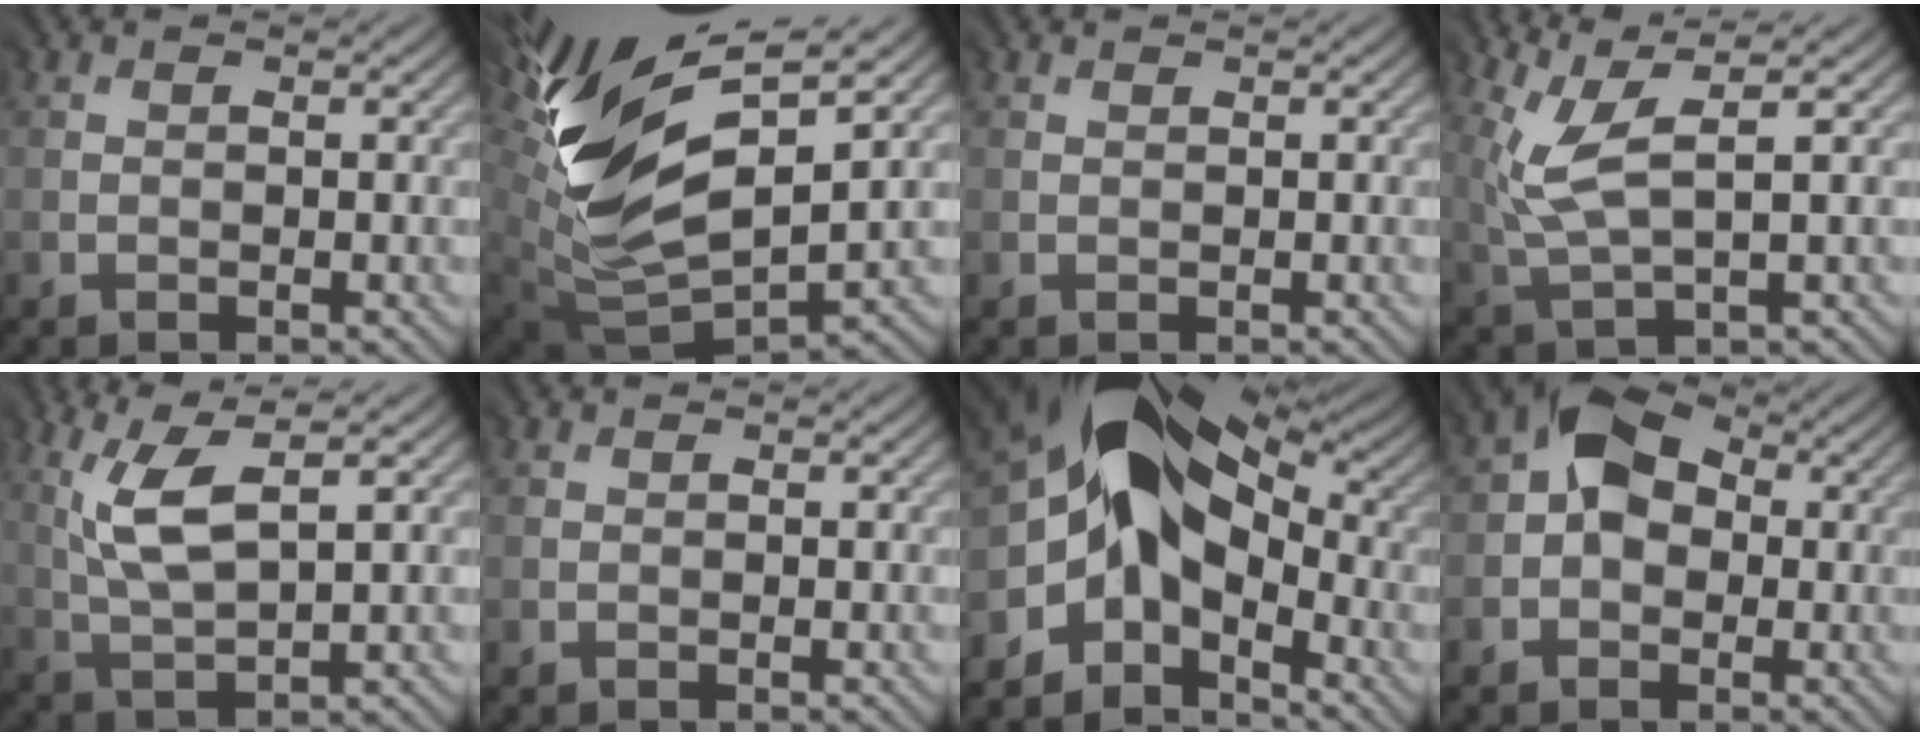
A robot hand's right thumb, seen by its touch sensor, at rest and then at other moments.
{"total": 13.8, "force": [6.5, 6.3, 10.4], "torque": [-0.247, 0.011, 0.122]}
{"total": 0.0}
{"total": 5.5, "force": [2.5, 1.0, 4.8], "torque": [-0.118, 0.011, 0.055]}
{"total": 6.9, "force": [3.3, 2.2, 5.6], "torque": [-0.135, 0.008, 0.066]}
{"total": 0.0}
{"total": 11.8, "force": [-1.1, 8.3, 8.3], "torque": [-0.132, 0.003, -0.033]}
{"total": 7.6, "force": [1.2, 5.5, 5.0], "torque": [-0.094, 0.017, 0.008]}